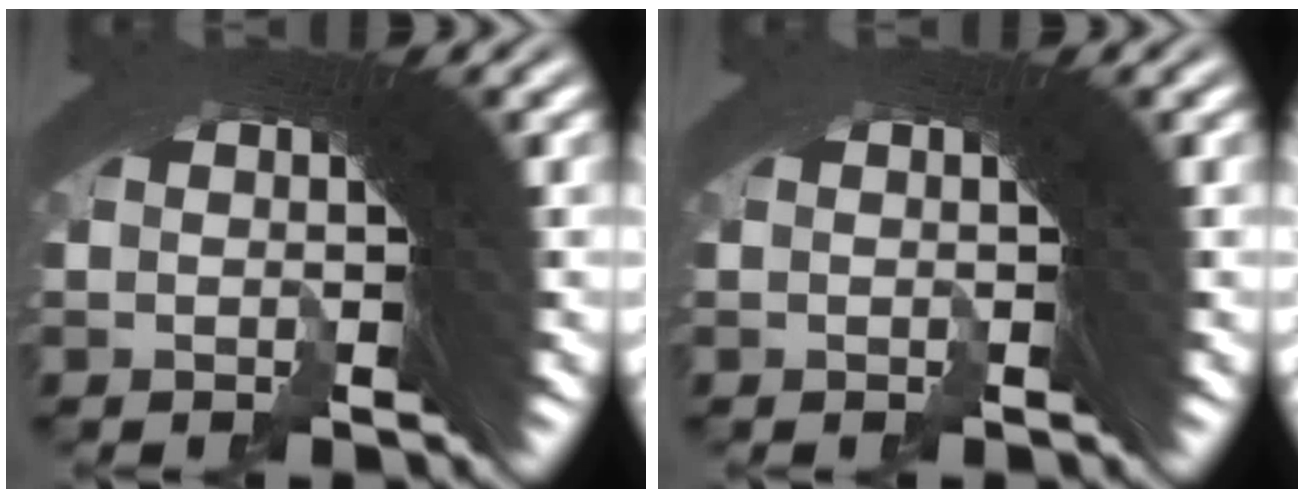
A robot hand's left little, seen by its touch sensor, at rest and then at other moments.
{"total": 0.0}